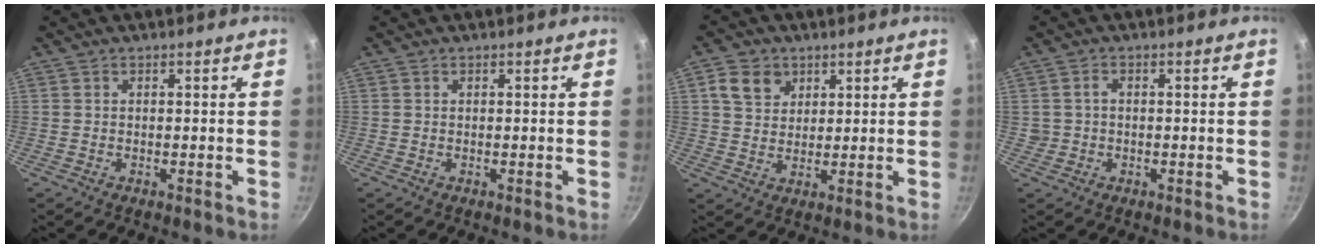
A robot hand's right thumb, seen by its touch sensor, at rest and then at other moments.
{"total": 0.0}
{"total": 6.6, "force": [2.8, 5.2, 2.9], "torque": [-0.030, -0.001, 0.051]}
{"total": 2.0, "force": [0.0, 1.7, 1.0], "torque": [-0.014, 0.012, 0.004]}